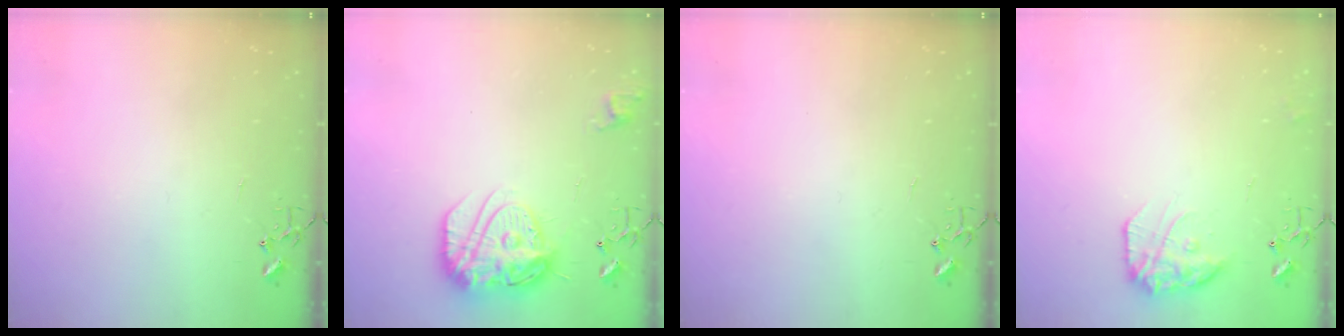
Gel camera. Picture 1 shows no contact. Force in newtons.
{"total": 16.5, "press": 16.5, "slide": 1.6}
{"total": 0.0}
{"total": 14.0, "press": 14.0, "slide": 1.0}